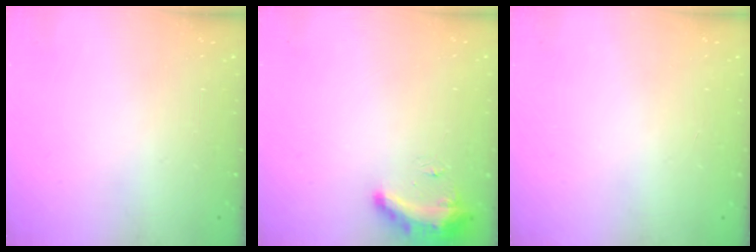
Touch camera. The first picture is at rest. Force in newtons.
{"total": 8.8, "press": 8.7, "slide": 0.8}
{"total": 0.0}